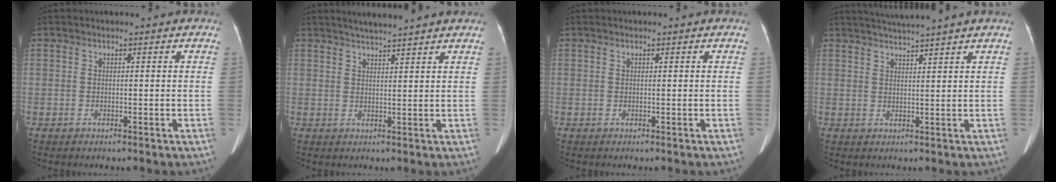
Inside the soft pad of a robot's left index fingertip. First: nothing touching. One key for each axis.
{"total": 6.2, "fx": 5.6, "fy": -0.3, "fz": 2.6, "tx": -0.045, "ty": 0.022, "tz": 0.079}
{"total": 0.0}
{"total": 6.0, "fx": 5.3, "fy": -1.5, "fz": 2.2, "tx": -0.039, "ty": 0.011, "tz": 0.078}